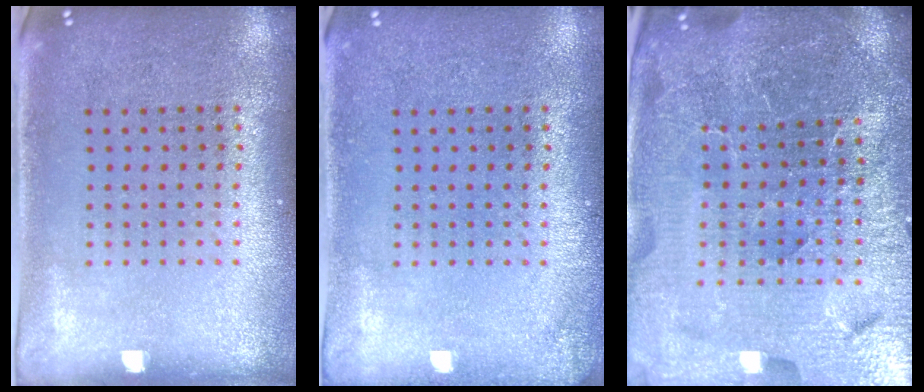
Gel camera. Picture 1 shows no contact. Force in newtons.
{"total": 0.9, "press": 0.9, "slide": 0.1}
{"total": 6.1, "press": 5.4, "slide": 2.9}